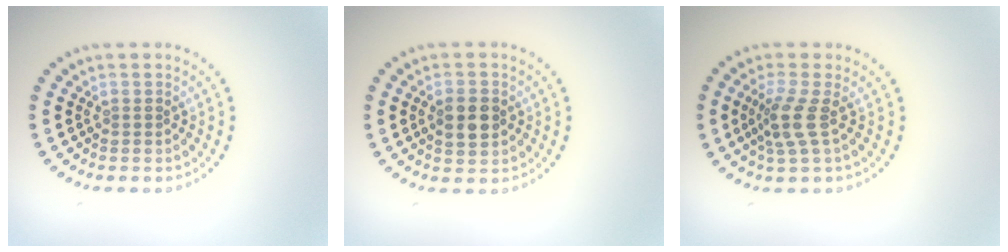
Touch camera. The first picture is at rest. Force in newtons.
{"total": 2.9, "press": 2.9, "slide": 0.1}
{"total": 2.7, "press": 2.0, "slide": 1.8}